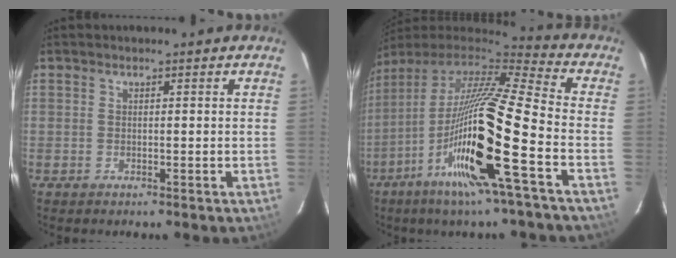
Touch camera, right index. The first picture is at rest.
{"total": 20.4, "force": [-7.6, 0.0, 19.0], "torque": [-0.335, -0.039, -0.153]}